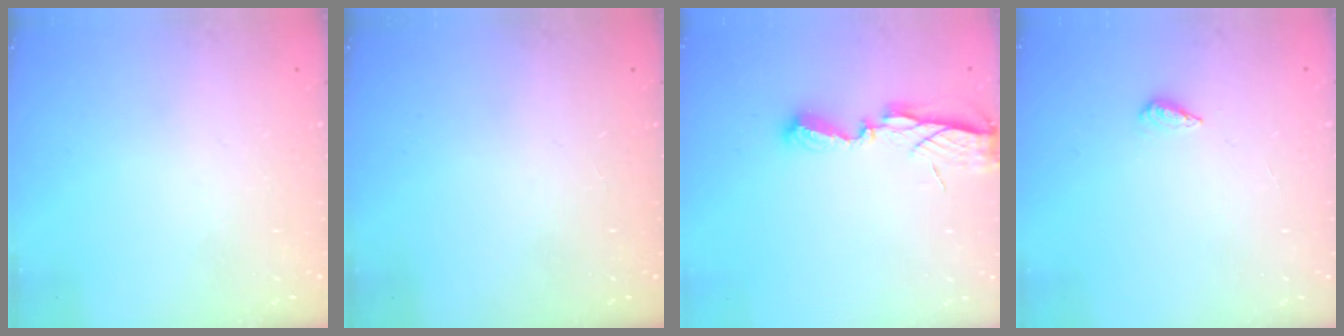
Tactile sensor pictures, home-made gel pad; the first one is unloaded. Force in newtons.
{"total": 0.0}
{"total": 6.2, "press": 6.2, "slide": 0.0}
{"total": 2.3, "press": 2.2, "slide": 0.8}